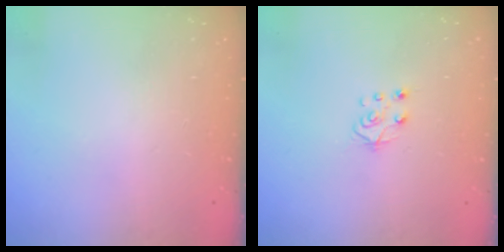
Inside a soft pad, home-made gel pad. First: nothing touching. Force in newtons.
{"total": 6.9, "press": 6.9, "slide": 0.6}